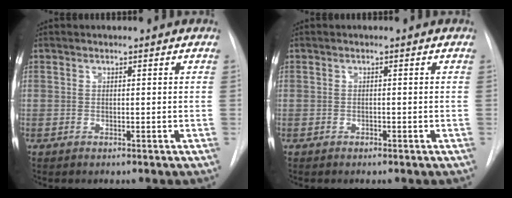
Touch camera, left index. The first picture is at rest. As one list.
[{"total": 0.0}]